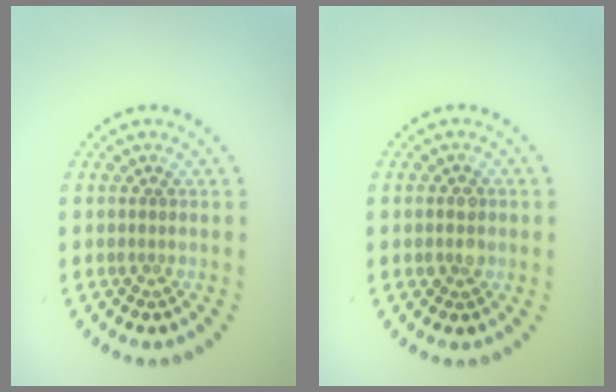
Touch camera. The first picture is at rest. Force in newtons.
{"total": 1.6, "press": 1.6, "slide": 0.3}